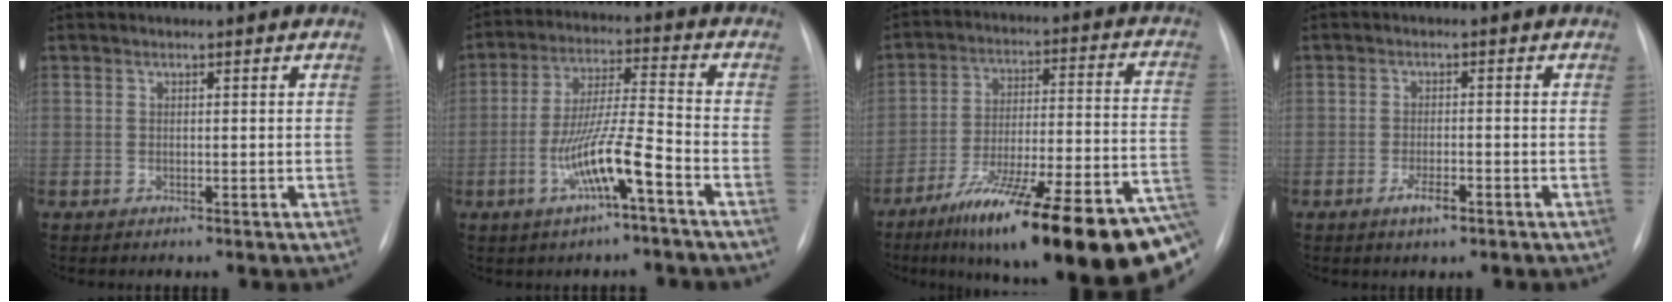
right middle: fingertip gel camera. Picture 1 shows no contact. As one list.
[{"total": 9.8, "force": [-4.3, 0.5, 8.7], "torque": [-0.173, 0.004, -0.080]}, {"total": 27.4, "force": [-16.9, 3.8, 21.3], "torque": [-0.228, 0.002, -0.263]}, {"total": 2.9, "force": [-1.7, 0.8, 2.2], "torque": [-0.042, 0.000, -0.029]}]